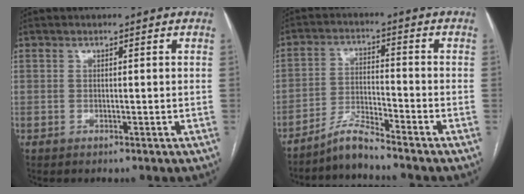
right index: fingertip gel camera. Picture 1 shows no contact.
{"total": 4.8, "force": [-4.6, -0.6, 1.5], "torque": [-0.029, -0.016, -0.090]}